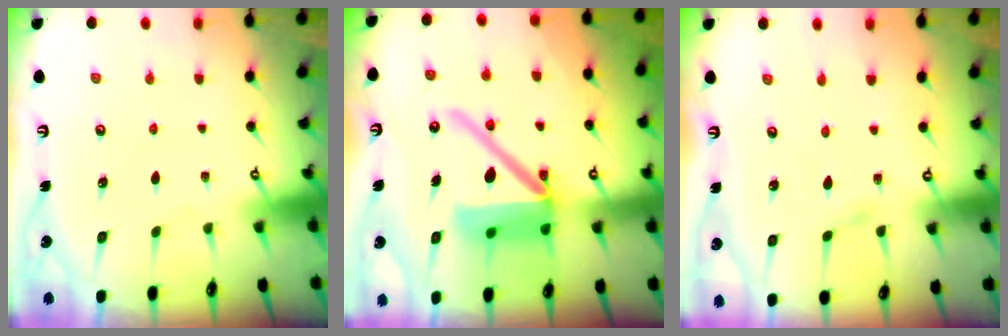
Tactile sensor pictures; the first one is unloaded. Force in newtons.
{"total": 16.3, "press": 16.2, "slide": 2.1}
{"total": 2.2, "press": 2.2, "slide": 0.3}